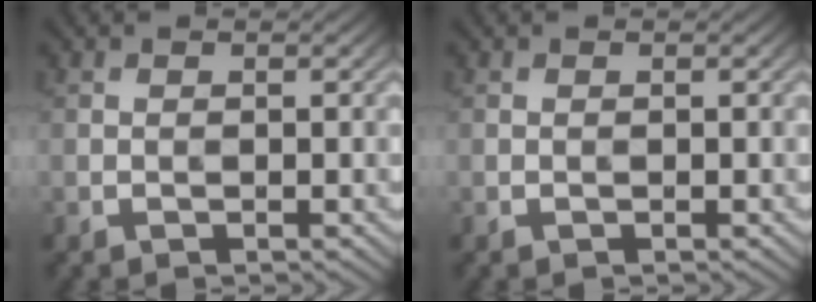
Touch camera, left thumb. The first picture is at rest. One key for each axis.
{"total": 0.0}